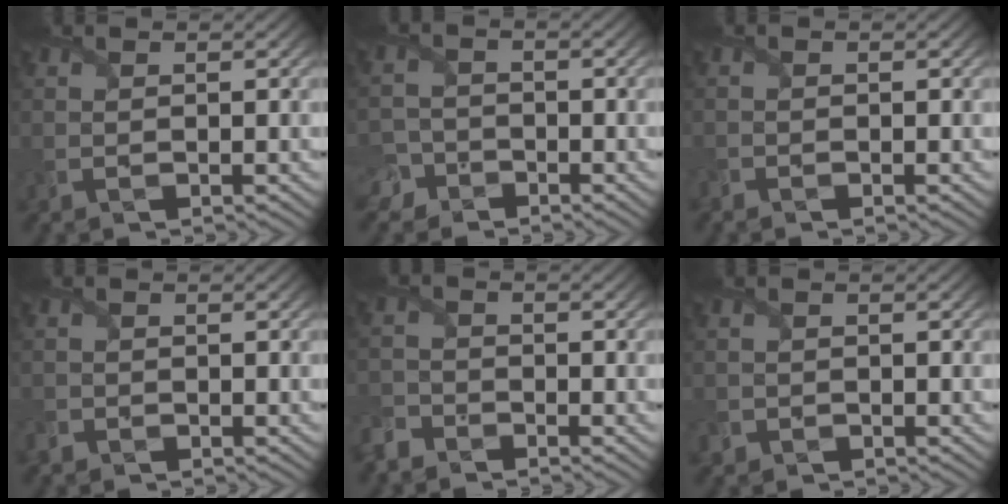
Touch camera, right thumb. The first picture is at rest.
{"total": 4.2, "force": [-3.1, 2.8, 0.8], "torque": [-0.010, 0.000, -0.065]}
{"total": 0.6, "force": [-0.6, 0.2, 0.0], "torque": [-0.003, -0.002, -0.014]}
{"total": 1.4, "force": [-1.0, 0.9, 0.3], "torque": [-0.011, -0.003, -0.027]}
{"total": 3.1, "force": [-2.7, 1.4, 0.7], "torque": [-0.019, -0.004, -0.072]}
{"total": 1.6, "force": [-0.9, 1.3, 0.2], "torque": [-0.004, -0.006, -0.023]}